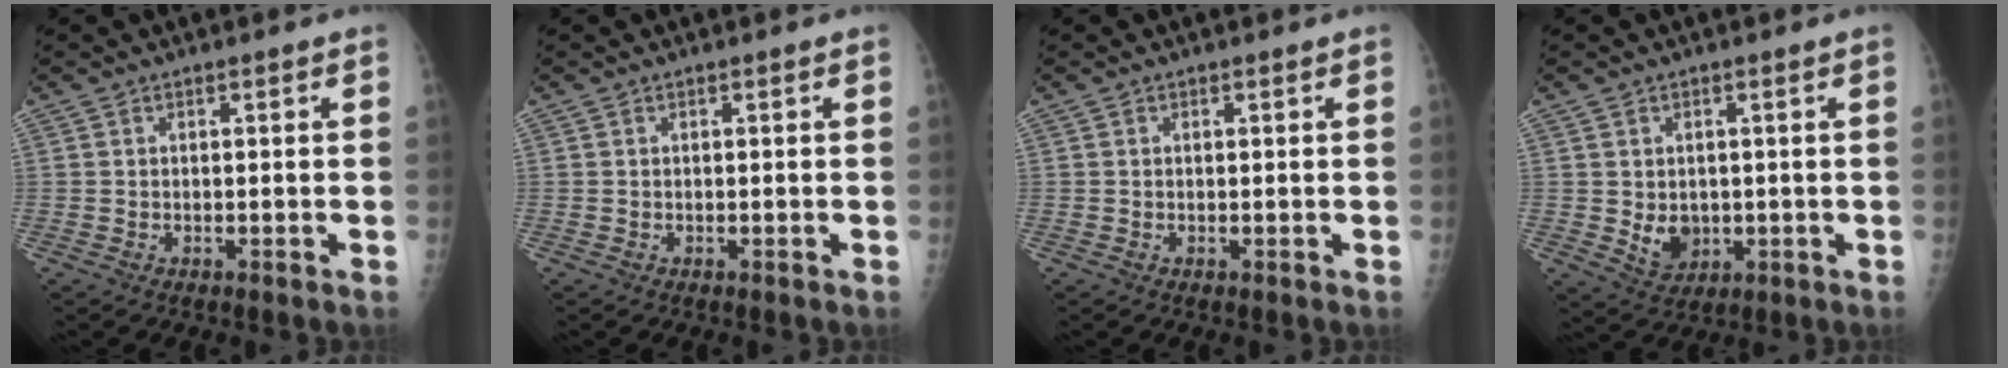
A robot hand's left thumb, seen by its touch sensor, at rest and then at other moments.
{"total": 0.0}
{"total": 0.0}
{"total": 5.1, "force": [-0.1, 4.1, 3.0], "torque": [-0.029, -0.008, 0.015]}